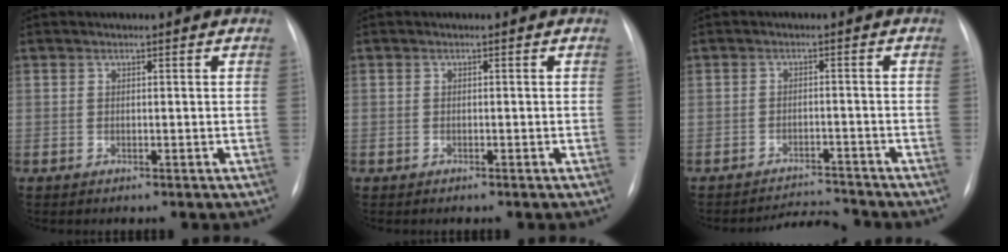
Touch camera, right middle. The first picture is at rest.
{"total": 0.6, "force": [-0.4, 0.4, 0.2], "torque": [-0.005, 0.002, -0.007]}
{"total": 3.7, "force": [-3.5, -1.0, -0.5], "torque": [0.003, -0.008, -0.054]}